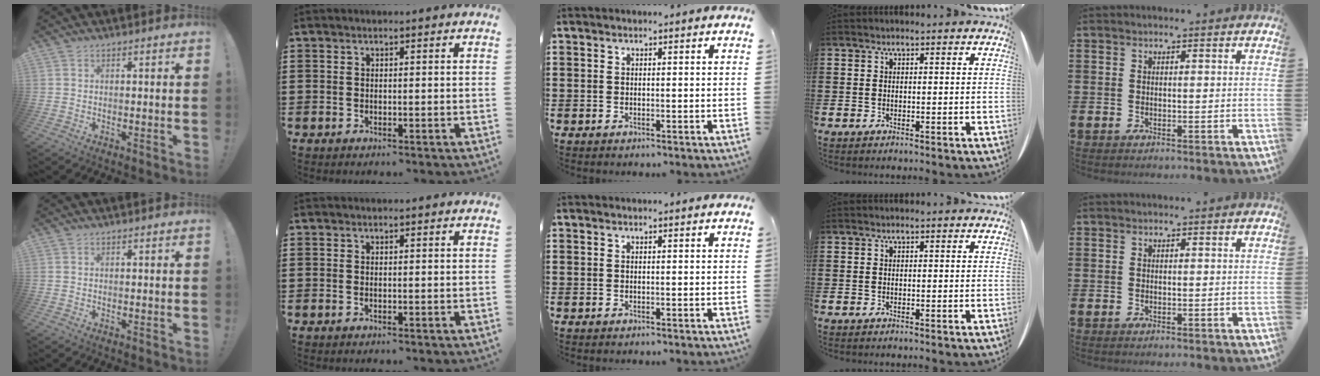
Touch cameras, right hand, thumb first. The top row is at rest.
{}